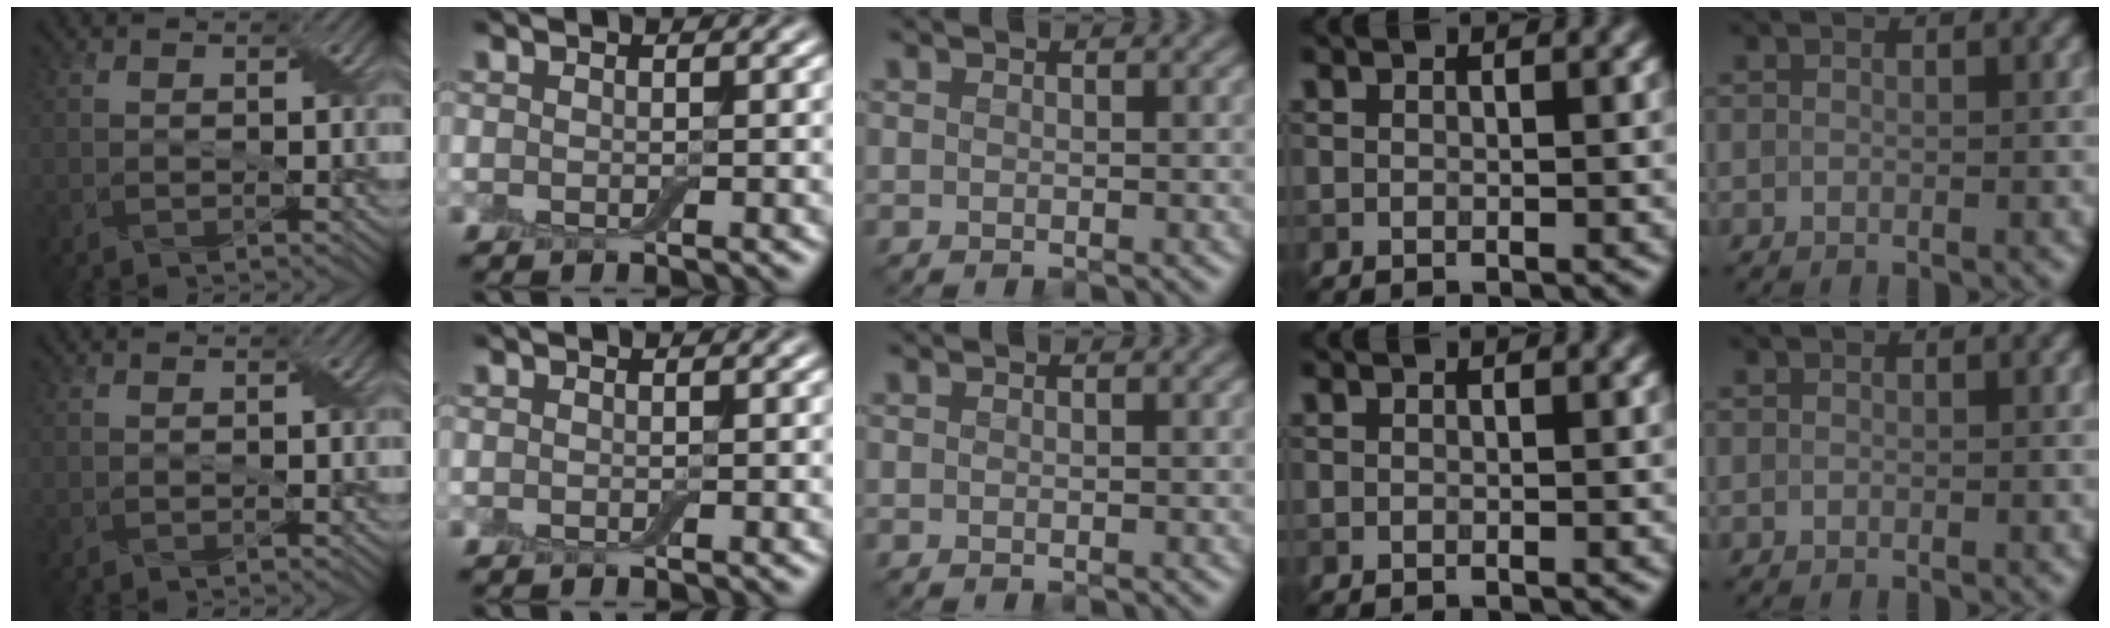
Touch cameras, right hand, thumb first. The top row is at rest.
{}